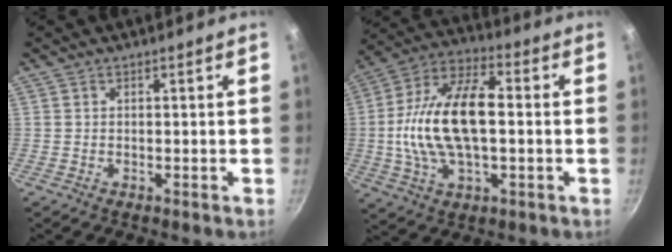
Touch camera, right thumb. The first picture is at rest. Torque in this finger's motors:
{"motor_torque": [0.39, 2.60, 2.11, -0.19, 0.65]}